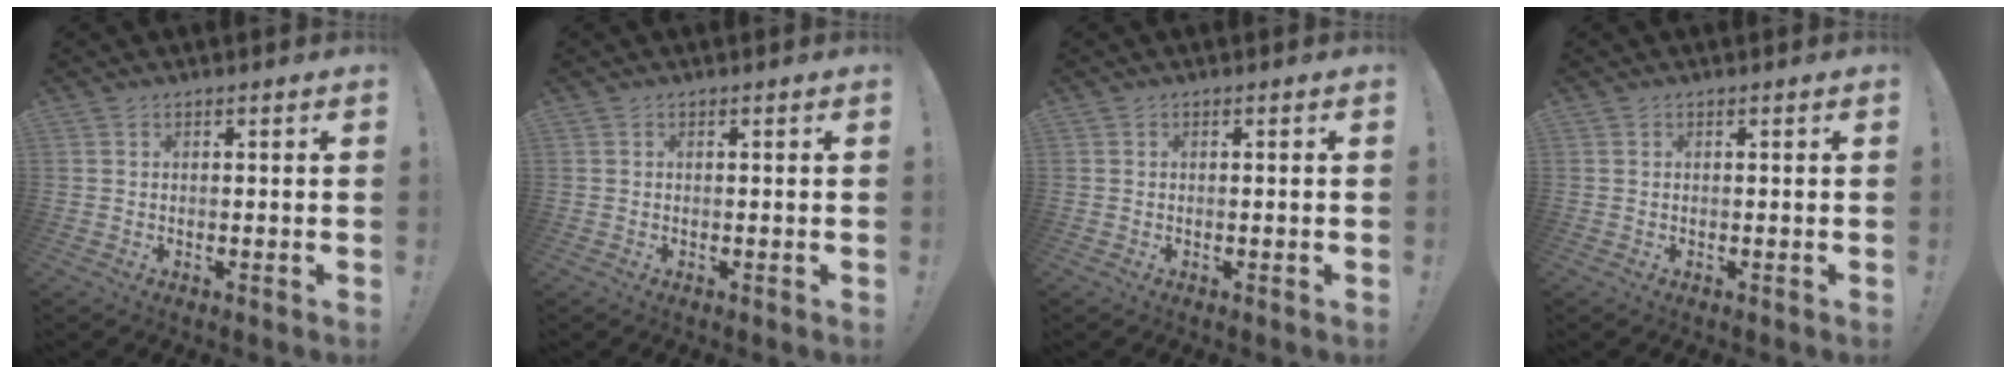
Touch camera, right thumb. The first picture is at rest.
{"total": 0.0}
{"total": 0.5, "force": [-0.1, 0.0, 0.5], "torque": [-0.012, 0.000, -0.002]}
{"total": 0.0}